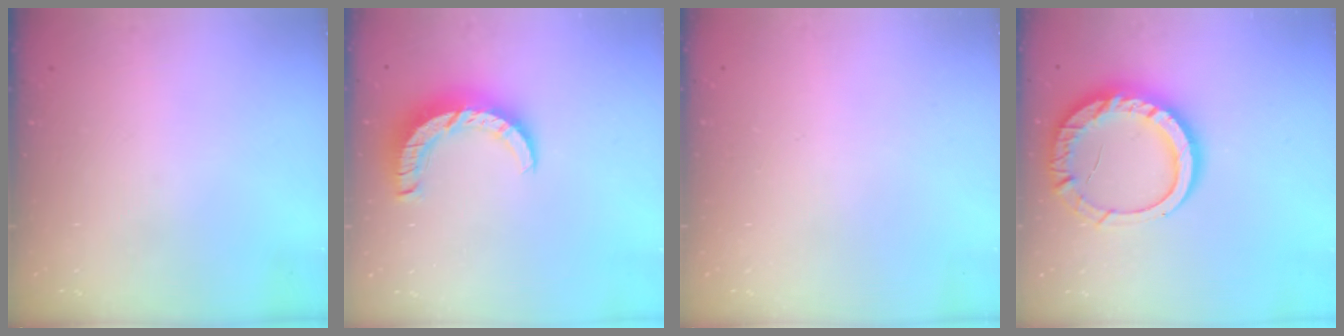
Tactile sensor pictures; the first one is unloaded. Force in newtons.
{"total": 8.5, "press": 8.5, "slide": 0.8}
{"total": 2.6, "press": 2.6, "slide": 0.2}
{"total": 16.9, "press": 16.8, "slide": 1.5}